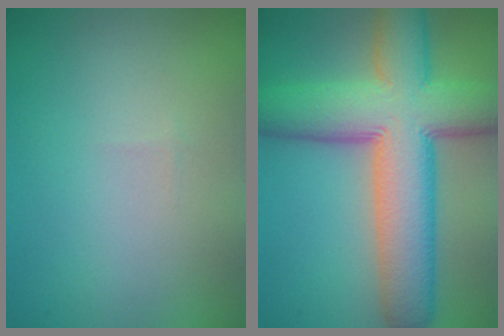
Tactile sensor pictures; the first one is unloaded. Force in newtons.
{"total": 12.6, "press": 12.6, "slide": 0.6}